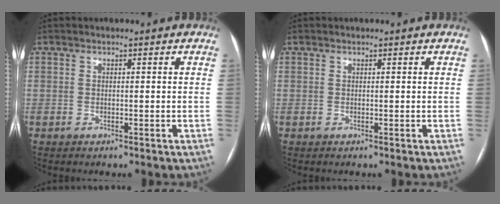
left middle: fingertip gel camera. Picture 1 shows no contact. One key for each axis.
{"total": 0.0}